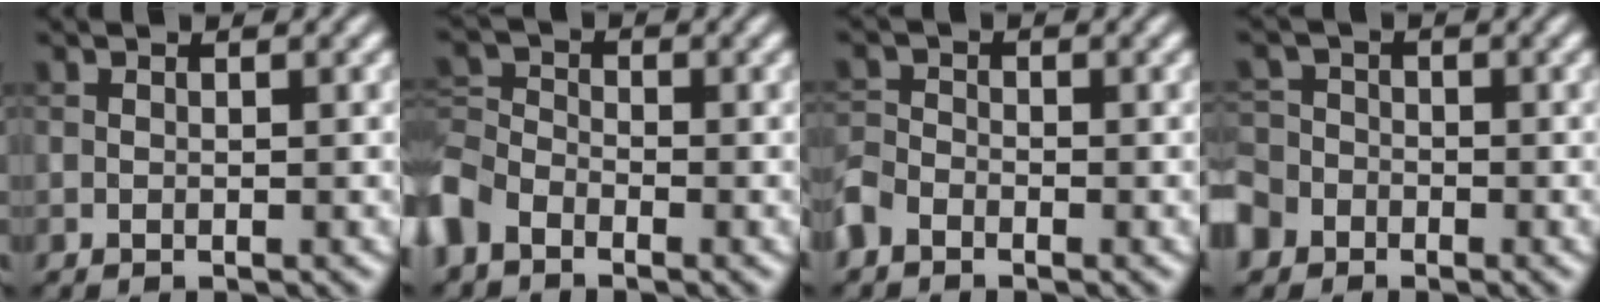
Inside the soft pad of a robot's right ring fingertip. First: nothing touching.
{"total": 4.6, "force": [-3.1, 2.7, 2.0], "torque": [-0.053, 0.000, -0.082]}
{"total": 2.4, "force": [-1.7, 1.5, 0.7], "torque": [-0.020, 0.002, -0.048]}
{"total": 6.1, "force": [-4.0, 4.3, 1.6], "torque": [-0.033, -0.015, -0.075]}